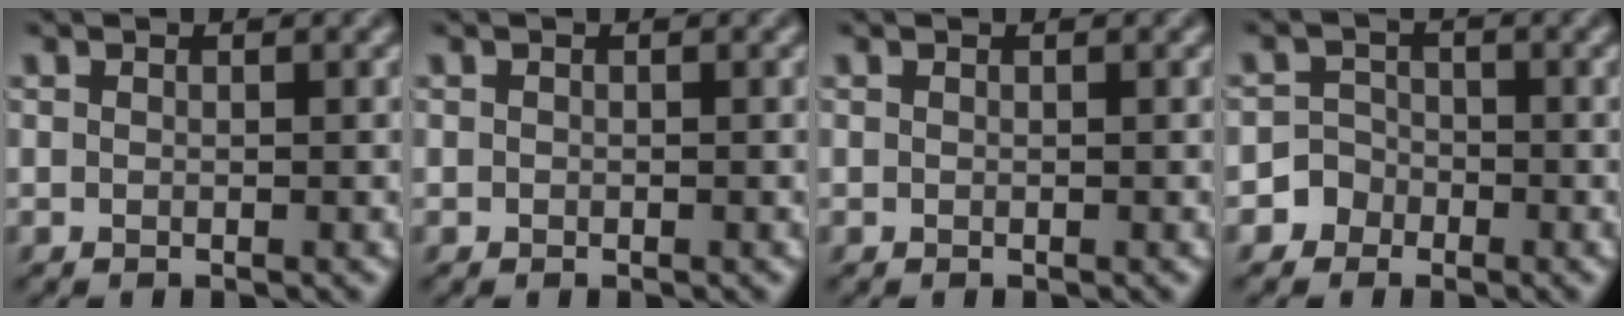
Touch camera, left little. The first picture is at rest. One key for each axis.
{"total": 0.0}
{"total": 0.0}
{"total": 3.1, "fx": -1.7, "fy": 2.6, "fz": -0.1, "tx": 0.036, "ty": 0.003, "tz": -0.038}